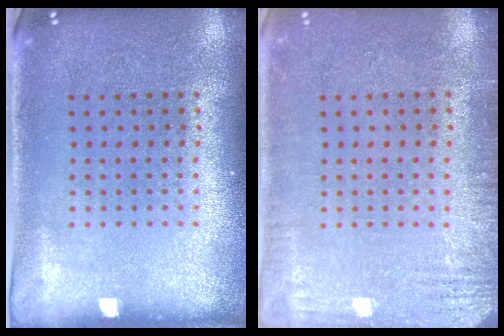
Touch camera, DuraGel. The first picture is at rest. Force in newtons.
{"total": 2.5, "press": 2.5, "slide": 0.4}